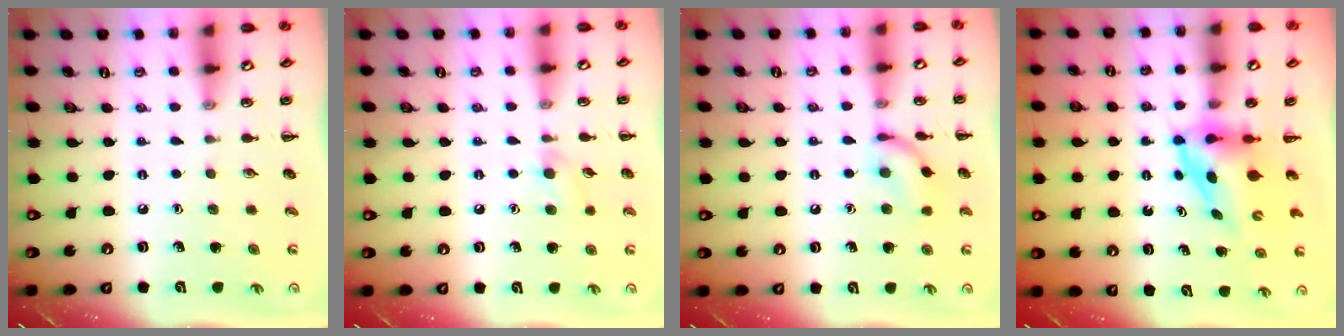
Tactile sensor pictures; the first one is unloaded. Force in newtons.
{"total": 5.2, "press": 4.9, "slide": 1.9}
{"total": 10.1, "press": 10.1, "slide": 0.5}
{"total": 4.0, "press": 3.9, "slide": 0.8}